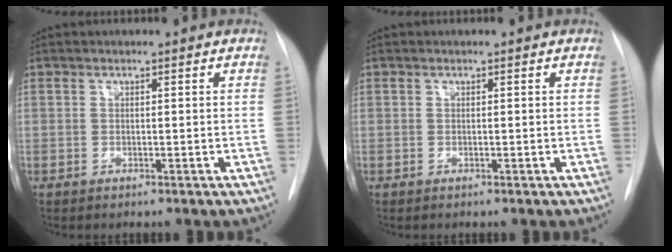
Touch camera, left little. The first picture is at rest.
{"total": 0.0}